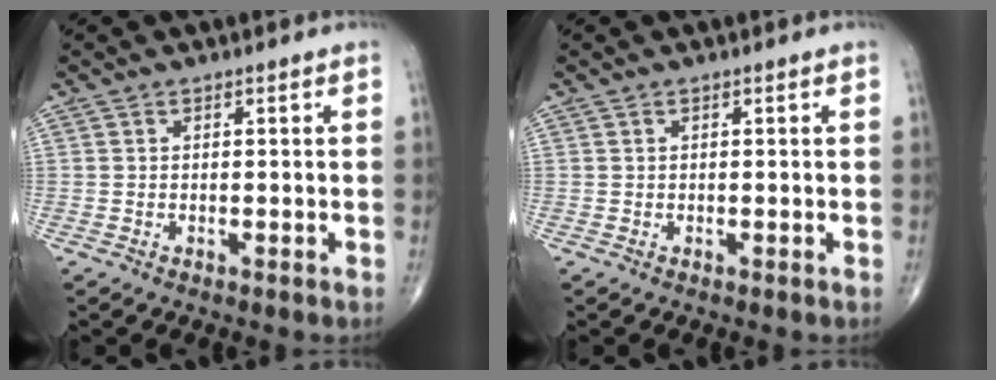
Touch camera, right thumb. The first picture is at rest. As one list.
[{"total": 0.0}]